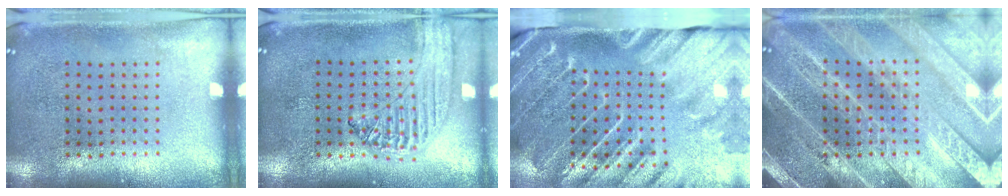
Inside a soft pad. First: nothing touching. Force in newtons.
{"total": 1.2, "press": 1.2, "slide": 0.1}
{"total": 4.3, "press": 3.4, "slide": 2.5}
{"total": 5.9, "press": 5.8, "slide": 0.8}